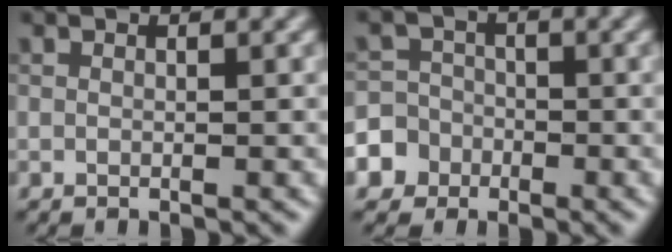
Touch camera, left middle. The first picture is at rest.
{"total": 6.9, "force": [-3.5, 5.8, 0.7], "torque": [-0.015, -0.007, -0.083]}